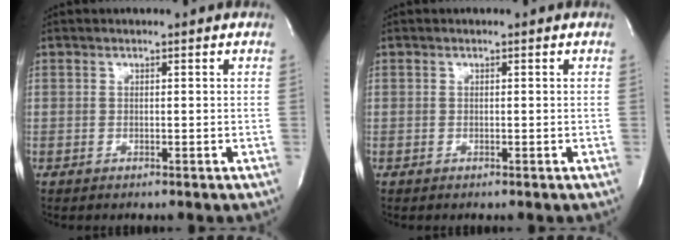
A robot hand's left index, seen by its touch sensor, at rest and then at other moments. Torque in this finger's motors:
{"motor_torque": [0.00, 0.00, -0.03, 0.00]}